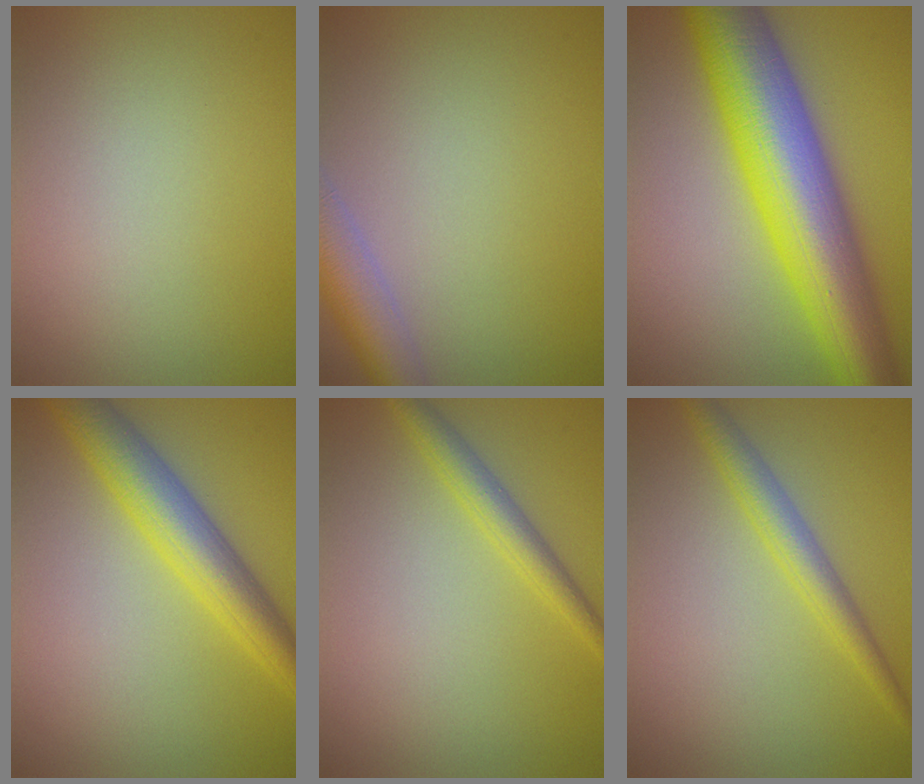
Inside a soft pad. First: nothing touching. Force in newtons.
{"total": 4.6, "press": 4.6, "slide": 0.5}
{"total": 12.8, "press": 12.8, "slide": 0.1}
{"total": 5.7, "press": 5.7, "slide": 0.0}
{"total": 2.5, "press": 2.5, "slide": 0.0}
{"total": 2.9, "press": 2.9, "slide": 0.1}